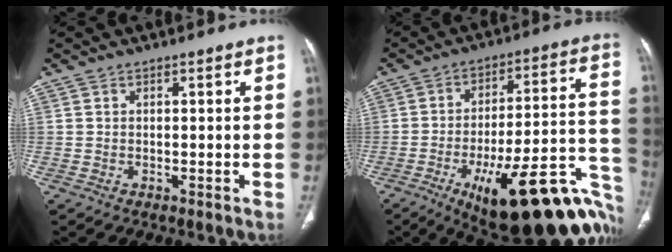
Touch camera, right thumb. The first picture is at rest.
{"total": 30.5, "force": [-14.2, 10.0, 25.1], "torque": [-0.259, 0.071, -0.195]}